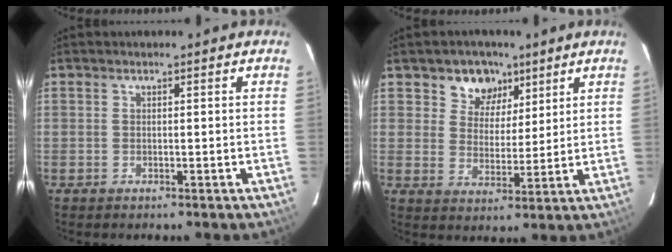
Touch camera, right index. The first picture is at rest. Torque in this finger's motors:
{"motor_torque": [0.10, 0.08, 0.02, 0.01]}